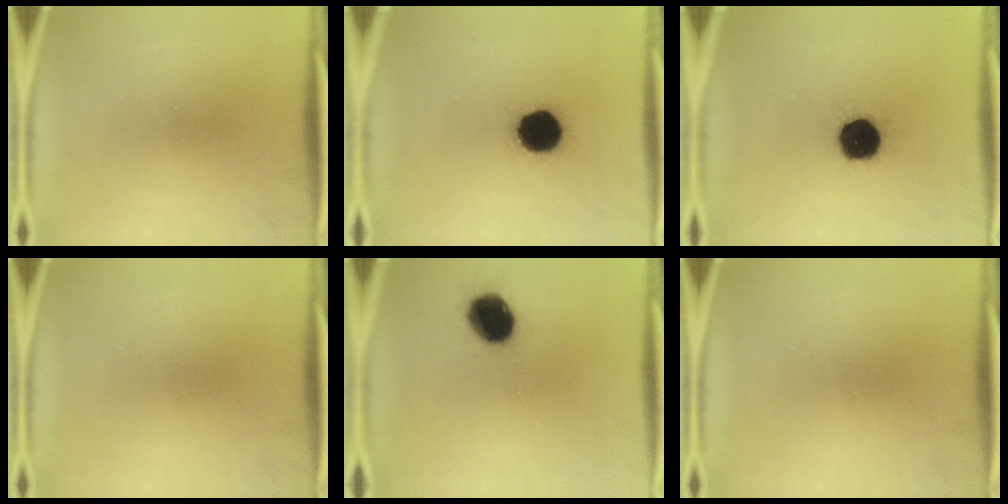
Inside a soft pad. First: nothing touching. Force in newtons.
{"total": 14.1}
{"total": 14.0}
{"total": 0.0}
{"total": 11.8}
{"total": 0.0}